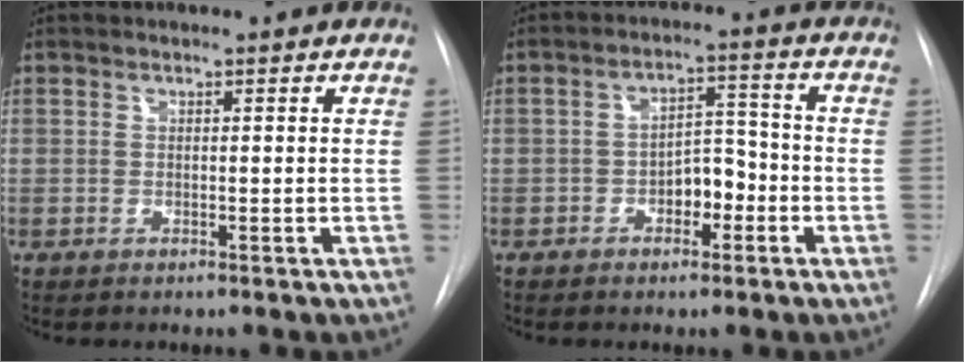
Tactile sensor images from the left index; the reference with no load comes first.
{"total": 5.2, "force": [-2.4, 2.7, 3.7], "torque": [-0.053, 0.014, -0.040]}